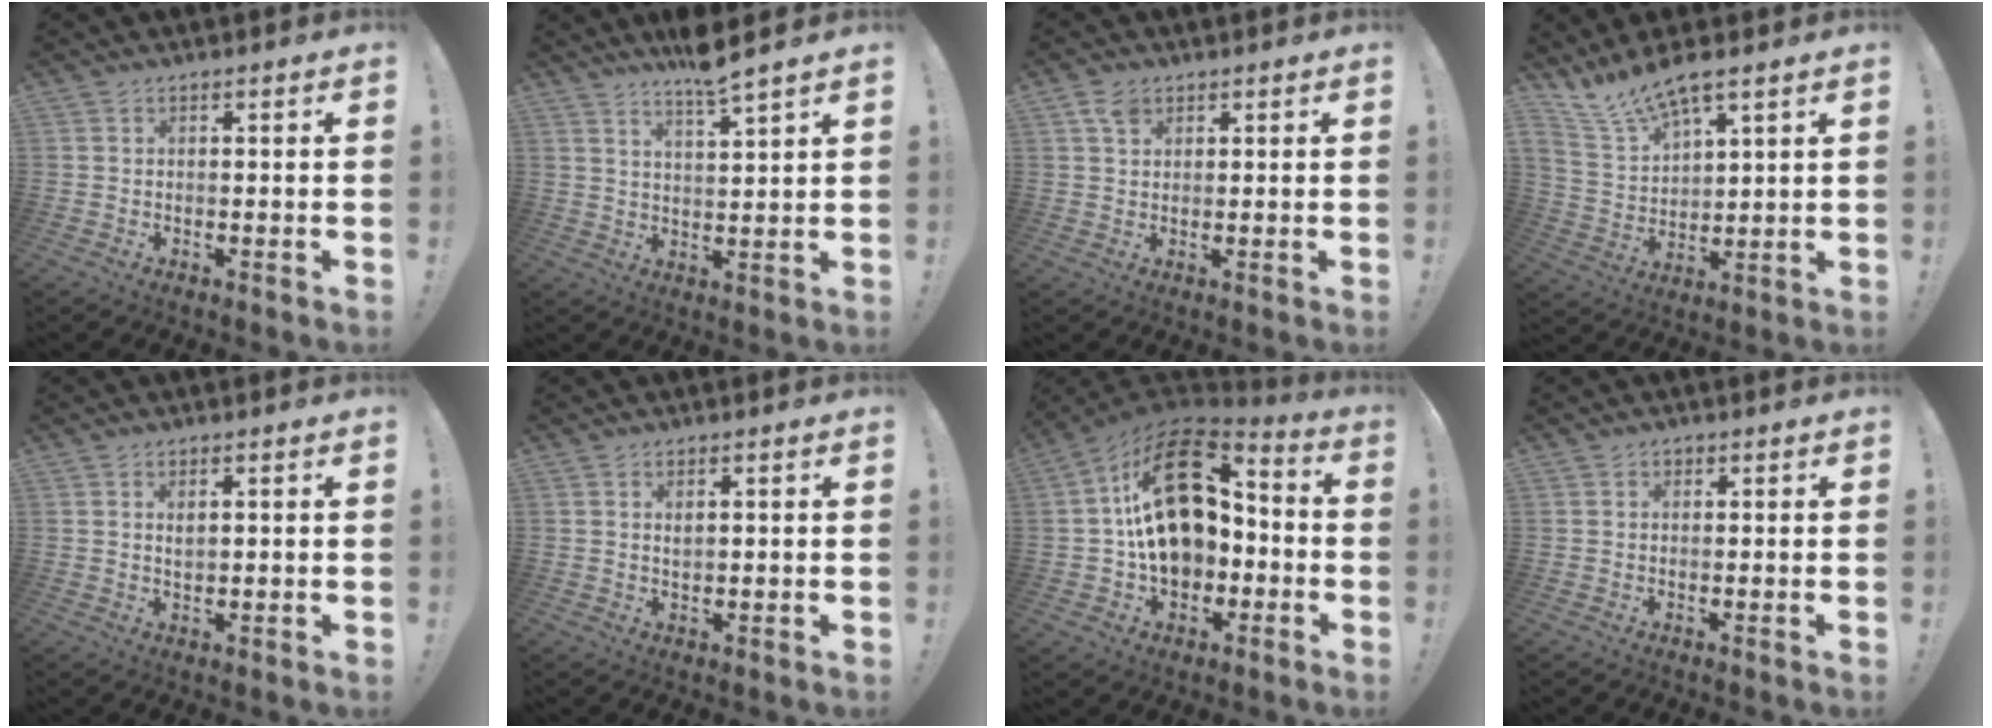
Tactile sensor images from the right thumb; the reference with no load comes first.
{"total": 6.8, "force": [5.8, -0.4, 3.6], "torque": [-0.058, -0.039, 0.096]}
{"total": 4.0, "force": [2.1, 2.8, 2.0], "torque": [-0.033, 0.000, 0.039]}
{"total": 10.8, "force": [9.6, 2.2, 4.5], "torque": [-0.099, -0.064, 0.177]}
{"total": 1.9, "force": [0.6, 1.0, 1.5], "torque": [-0.022, -0.002, 0.009]}
{"total": 1.6, "force": [0.5, 0.9, 1.3], "torque": [-0.017, -0.003, 0.007]}
{"total": 23.9, "force": [3.3, 16.0, 17.5], "torque": [-0.299, 0.005, 0.068]}
{"total": 0.9, "force": [0.3, 0.8, 0.2], "torque": [-0.003, 0.002, 0.005]}